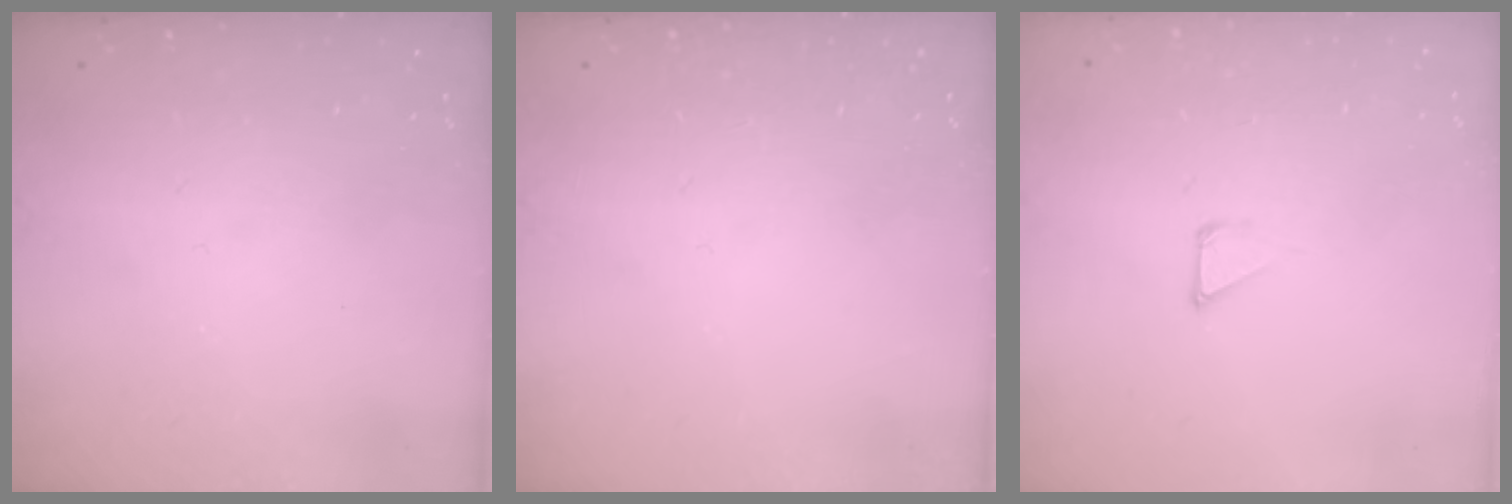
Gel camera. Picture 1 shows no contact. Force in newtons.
{"total": 0.0}
{"total": 1.3, "press": 1.3, "slide": 0.0}